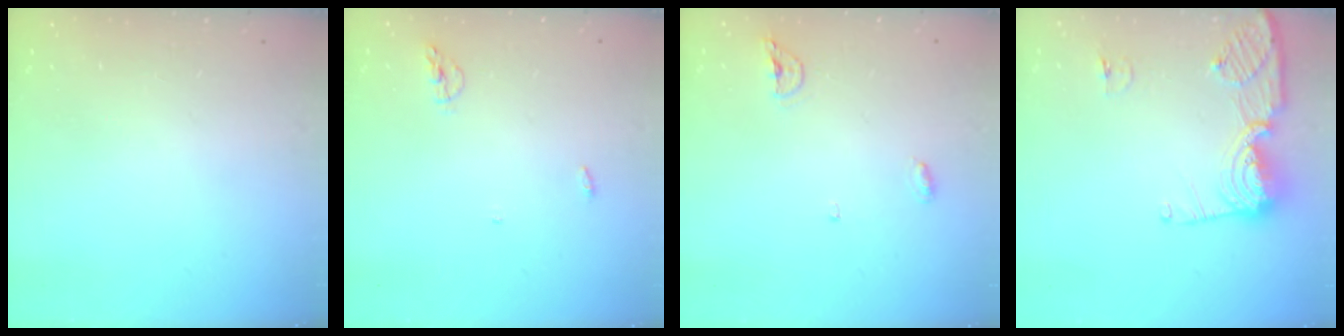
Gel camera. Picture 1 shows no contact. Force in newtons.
{"total": 4.3, "press": 4.1, "slide": 1.0}
{"total": 4.8, "press": 4.7, "slide": 1.1}
{"total": 11.7, "press": 11.7, "slide": 1.2}